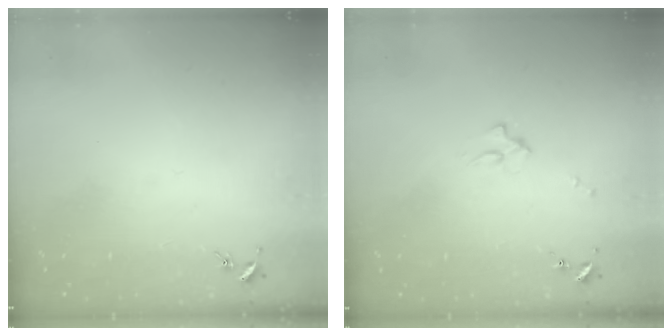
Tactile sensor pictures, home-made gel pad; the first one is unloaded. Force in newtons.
{"total": 1.7, "press": 1.6, "slide": 0.2}